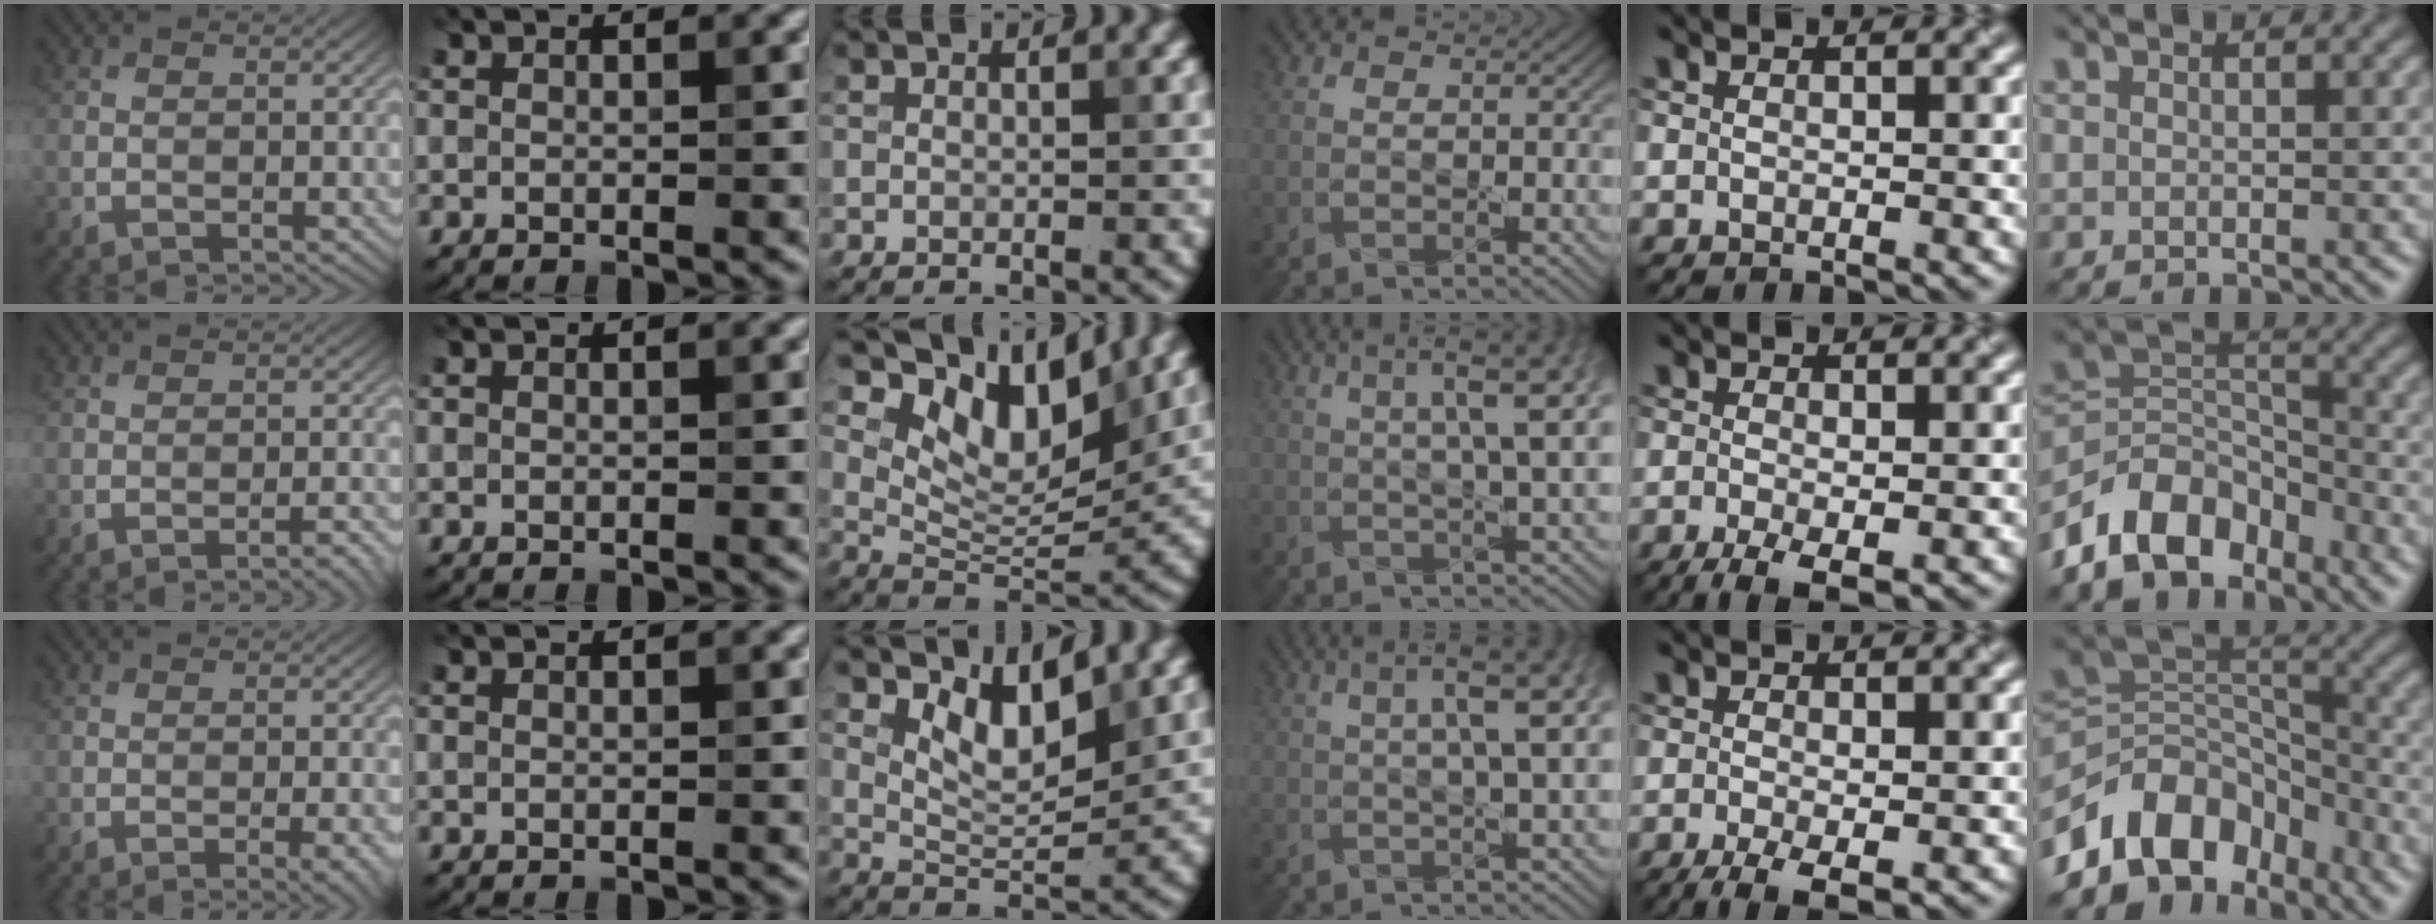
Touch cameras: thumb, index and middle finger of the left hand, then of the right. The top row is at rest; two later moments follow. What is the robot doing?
{"motion": "pour", "object": "sugar"}